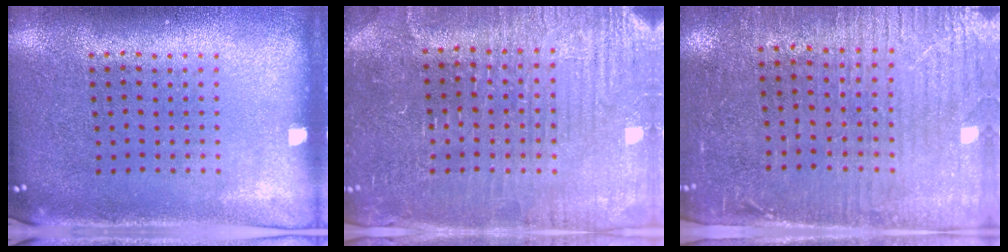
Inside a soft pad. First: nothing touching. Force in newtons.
{"total": 4.0, "press": 3.9, "slide": 0.9}
{"total": 3.5, "press": 2.9, "slide": 1.8}